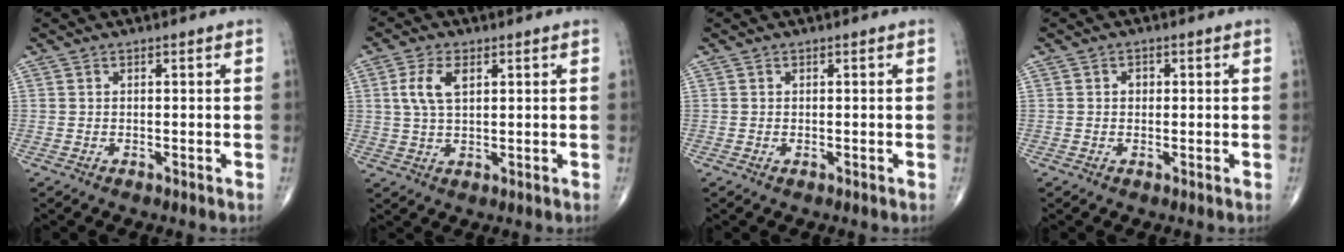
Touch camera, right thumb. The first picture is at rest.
{"total": 5.8, "force": [1.8, 3.0, 4.7], "torque": [-0.101, 0.002, 0.036]}
{"total": 0.0}
{"total": 1.3, "force": [0.1, 1.1, 0.7], "torque": [-0.003, 0.003, 0.000]}